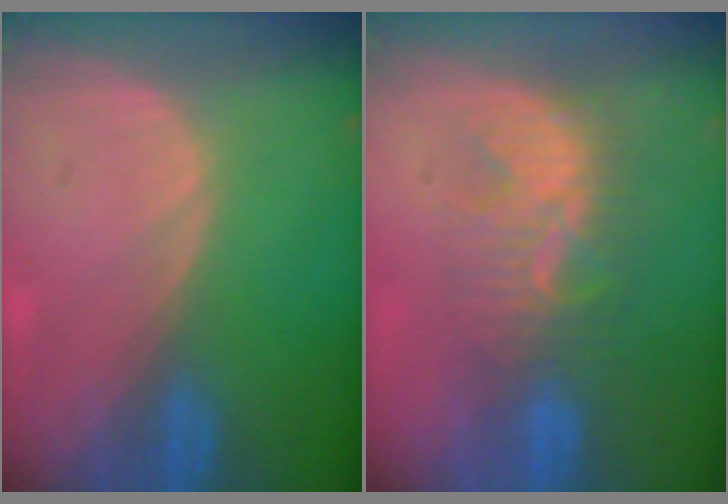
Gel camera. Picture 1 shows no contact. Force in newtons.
{"total": 7.7, "press": 7.4, "slide": 2.3}